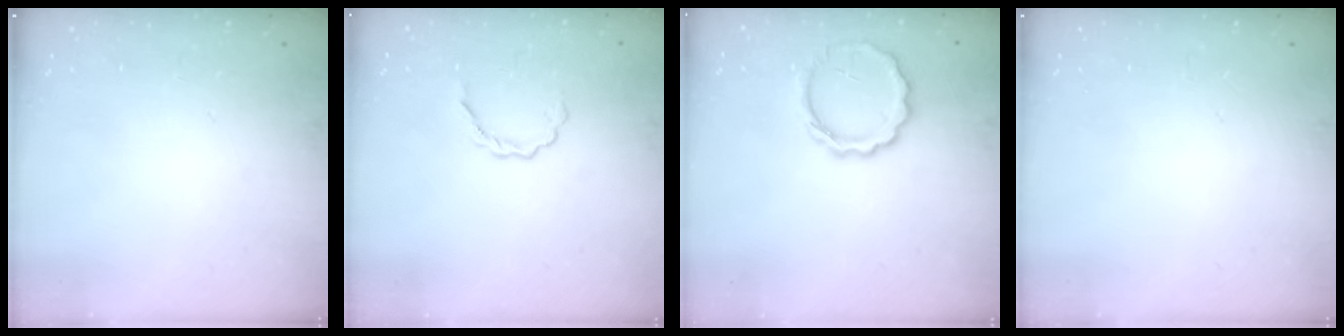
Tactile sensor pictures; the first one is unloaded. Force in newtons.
{"total": 4.0, "press": 3.9, "slide": 0.8}
{"total": 9.4, "press": 9.1, "slide": 2.1}
{"total": 0.0}